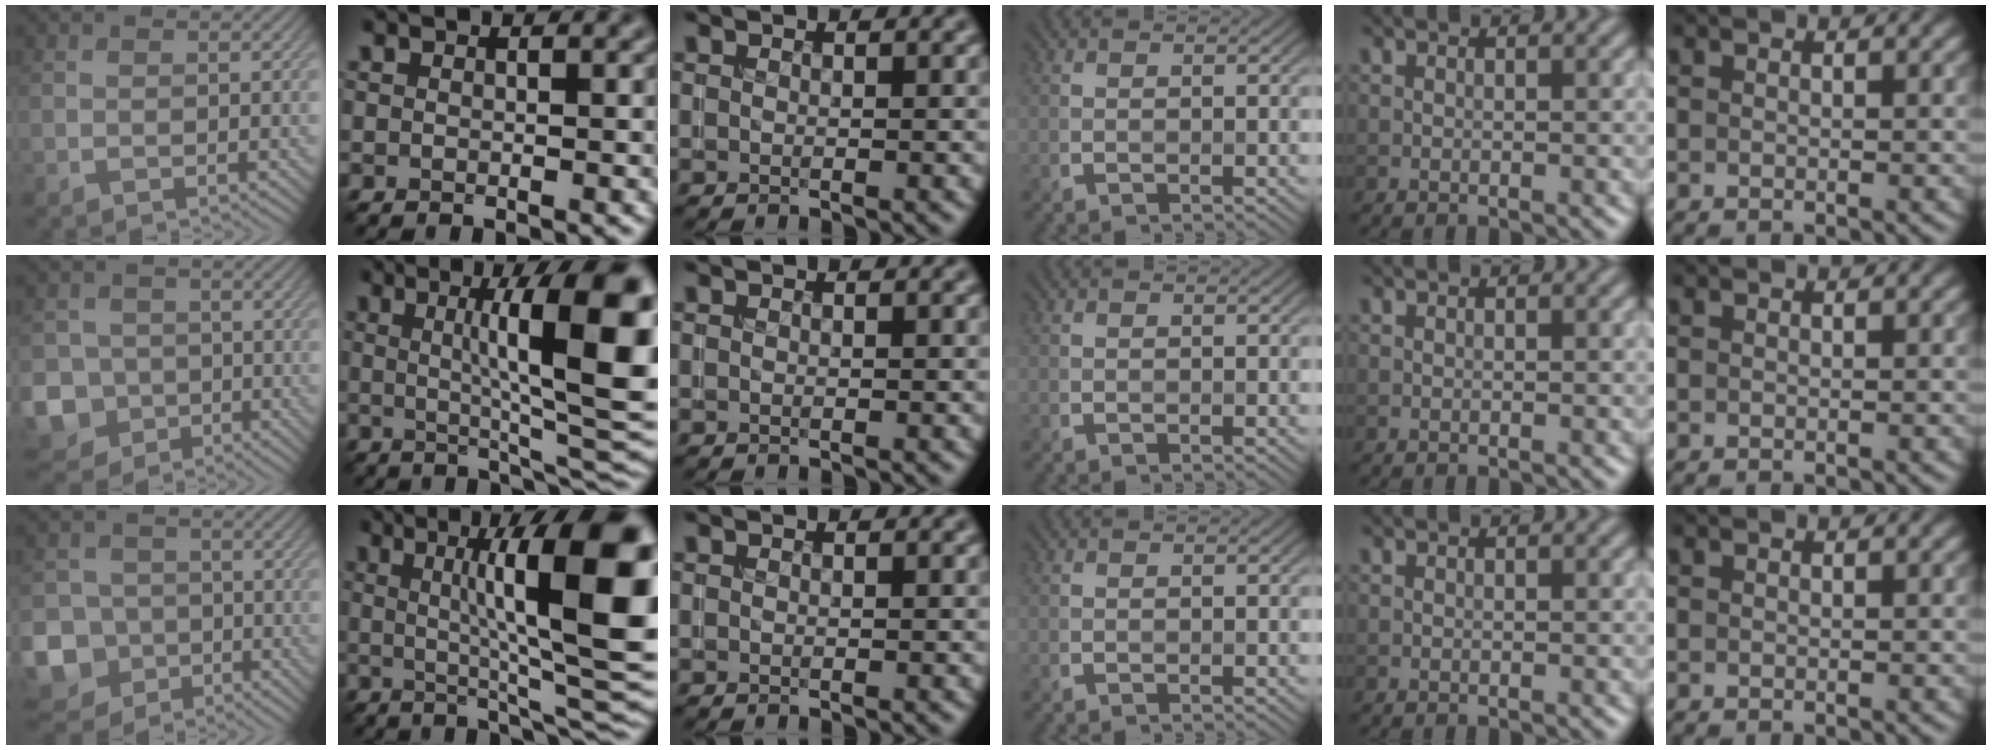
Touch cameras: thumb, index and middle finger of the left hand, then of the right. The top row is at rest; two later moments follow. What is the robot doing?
{"motion": "insert", "object": "coin"}